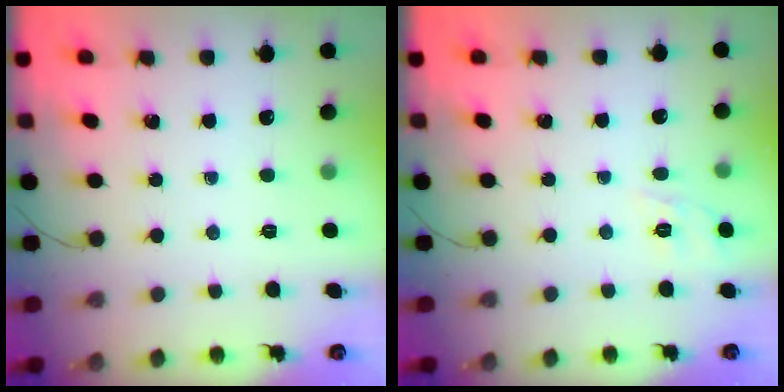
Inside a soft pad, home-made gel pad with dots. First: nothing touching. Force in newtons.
{"total": 6.5, "press": 6.3, "slide": 1.6}